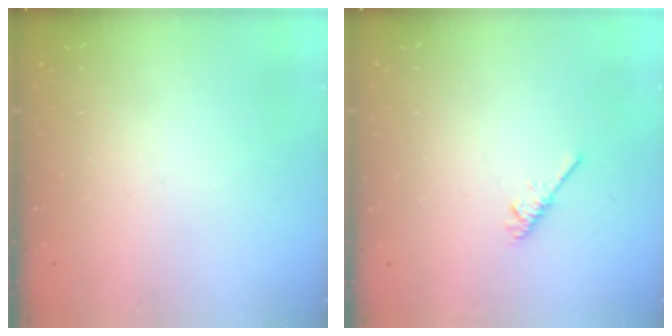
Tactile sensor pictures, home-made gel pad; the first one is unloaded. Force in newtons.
{"total": 1.9, "press": 1.9, "slide": 0.4}